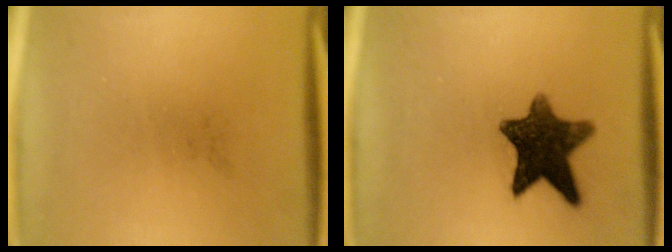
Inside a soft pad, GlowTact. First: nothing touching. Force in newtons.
{"total": 11.2}